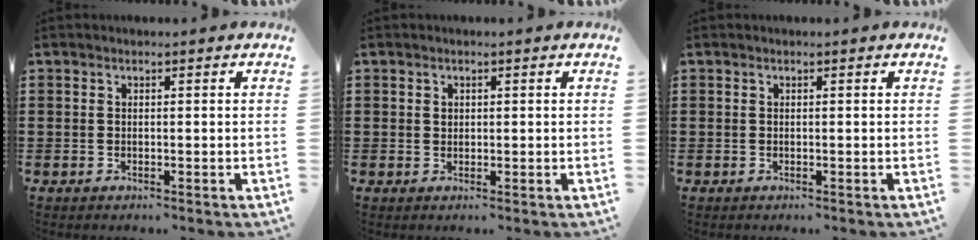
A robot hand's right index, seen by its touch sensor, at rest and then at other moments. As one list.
[{"total": 0.6, "force": [0.3, 0.4, 0.2], "torque": [-0.005, 0.004, 0.006]}, {"total": 0.0}]